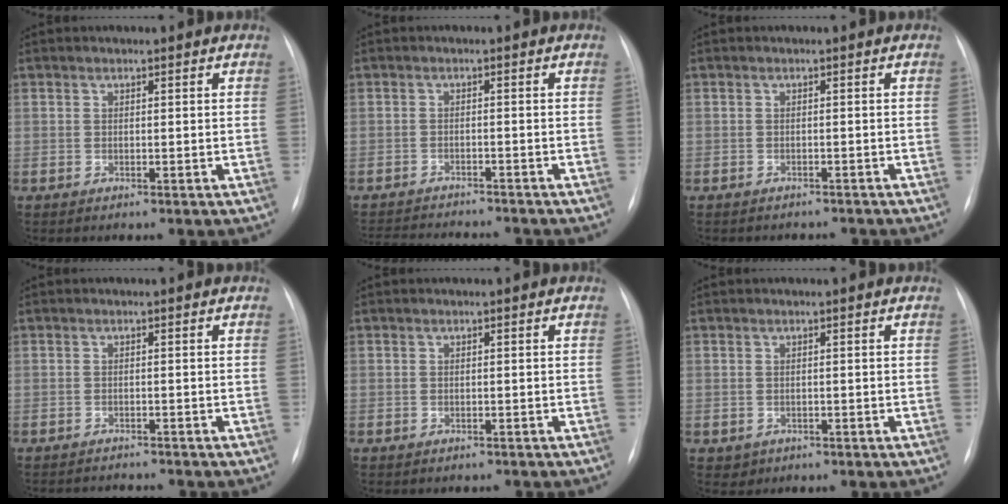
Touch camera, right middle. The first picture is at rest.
{"total": 10.9, "force": [-10.2, 1.5, 3.3], "torque": [-0.056, -0.002, -0.140]}
{"total": 4.2, "force": [-3.8, 1.7, 0.4], "torque": [0.000, 0.002, -0.045]}
{"total": 4.4, "force": [-4.3, 0.3, 0.6], "torque": [-0.002, -0.006, -0.059]}
{"total": 2.0, "force": [-1.7, 1.1, 0.2], "torque": [-0.004, 0.001, -0.022]}
{"total": 1.4, "force": [-0.6, 1.3, 0.1], "torque": [-0.001, 0.004, -0.004]}